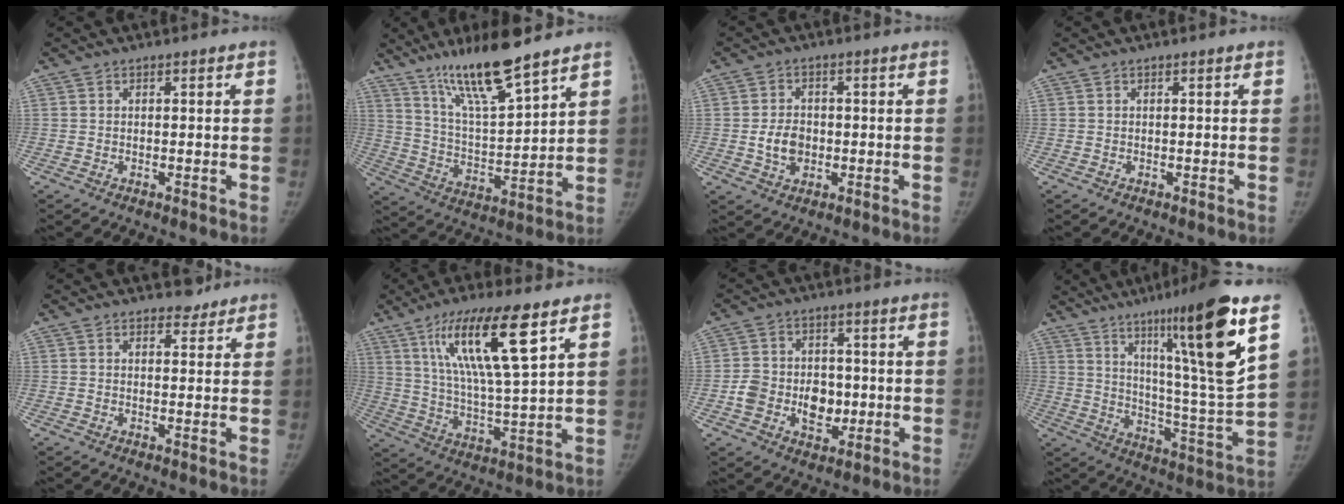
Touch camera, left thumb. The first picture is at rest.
{"total": 15.4, "force": [11.4, 2.1, 10.1], "torque": [-0.168, -0.068, 0.213]}
{"total": 5.0, "force": [-0.6, 3.8, 3.2], "torque": [-0.044, 0.003, -0.008]}
{"total": 0.0}
{"total": 2.3, "force": [2.1, 1.0, 0.2], "torque": [0.011, -0.015, 0.027]}
{"total": 16.8, "force": [8.4, 2.7, 14.3], "torque": [-0.258, -0.039, 0.156]}
{"total": 10.1, "force": [-1.9, 7.6, 6.4], "torque": [-0.070, 0.012, -0.026]}
{"total": 23.9, "force": [12.1, 2.1, 20.5], "torque": [-0.295, -0.053, 0.194]}